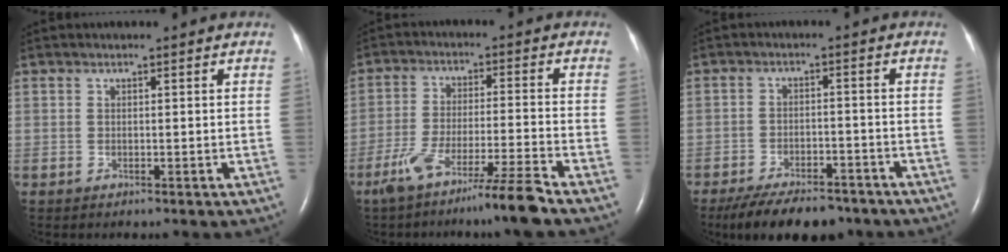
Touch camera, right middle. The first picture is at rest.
{"total": 9.7, "force": [-7.2, -1.6, 6.3], "torque": [-0.113, -0.026, -0.132]}
{"total": 11.6, "force": [-9.3, 4.4, 5.3], "torque": [-0.082, -0.005, -0.139]}